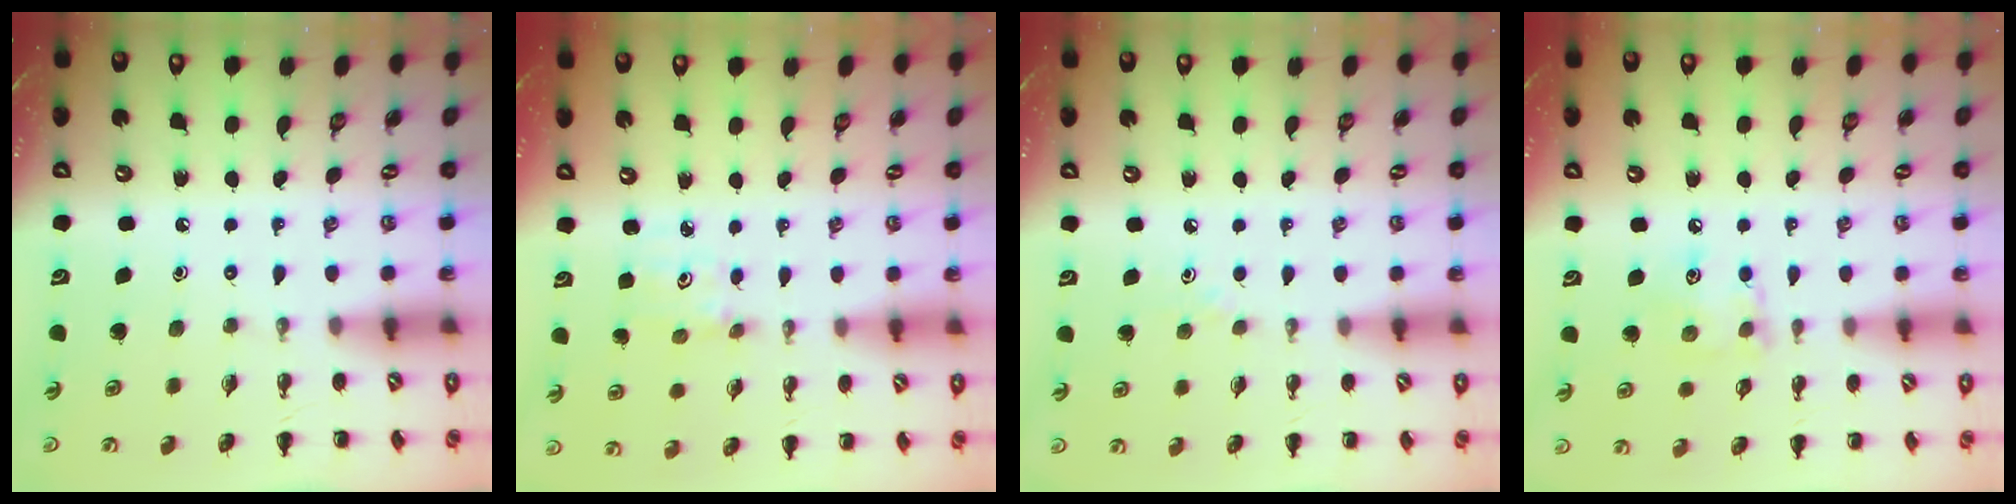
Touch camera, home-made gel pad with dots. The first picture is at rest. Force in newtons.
{"total": 2.4, "press": 2.3, "slide": 0.8}
{"total": 2.7, "press": 2.5, "slide": 1.0}
{"total": 6.5, "press": 6.5, "slide": 0.8}